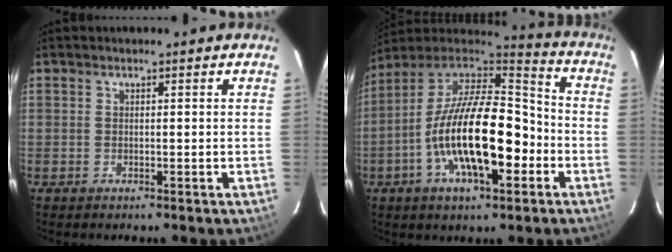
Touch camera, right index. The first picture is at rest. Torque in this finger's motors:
{"motor_torque": [1.01, -0.24, 1.06, 0.21]}